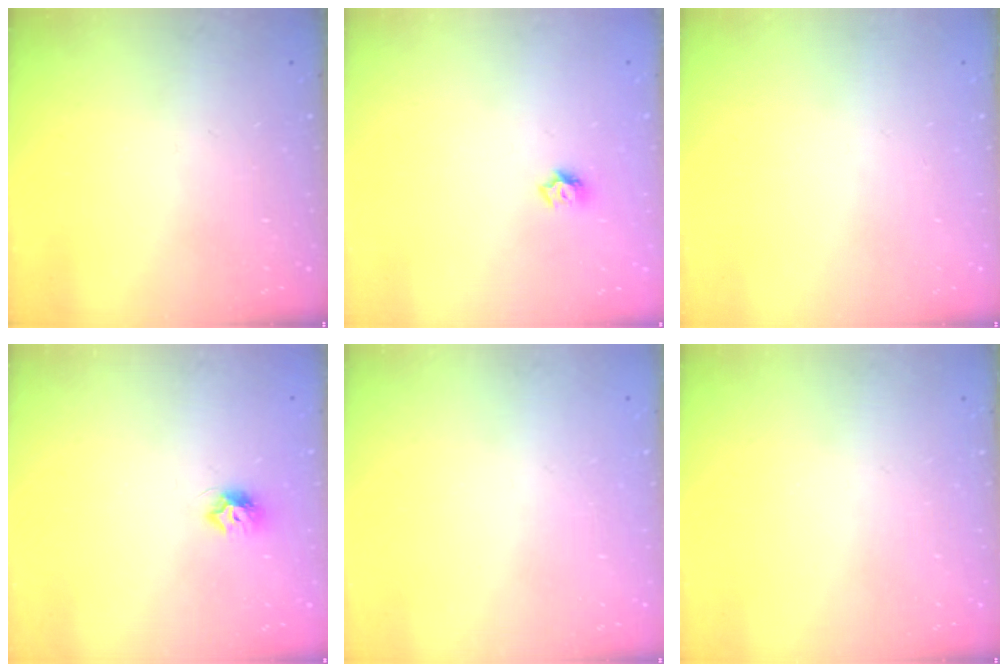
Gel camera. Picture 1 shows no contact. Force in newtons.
{"total": 5.6, "press": 5.6, "slide": 0.7}
{"total": 0.0}
{"total": 7.1, "press": 7.1, "slide": 0.5}
{"total": 0.7, "press": 0.7, "slide": 0.3}
{"total": 0.0}